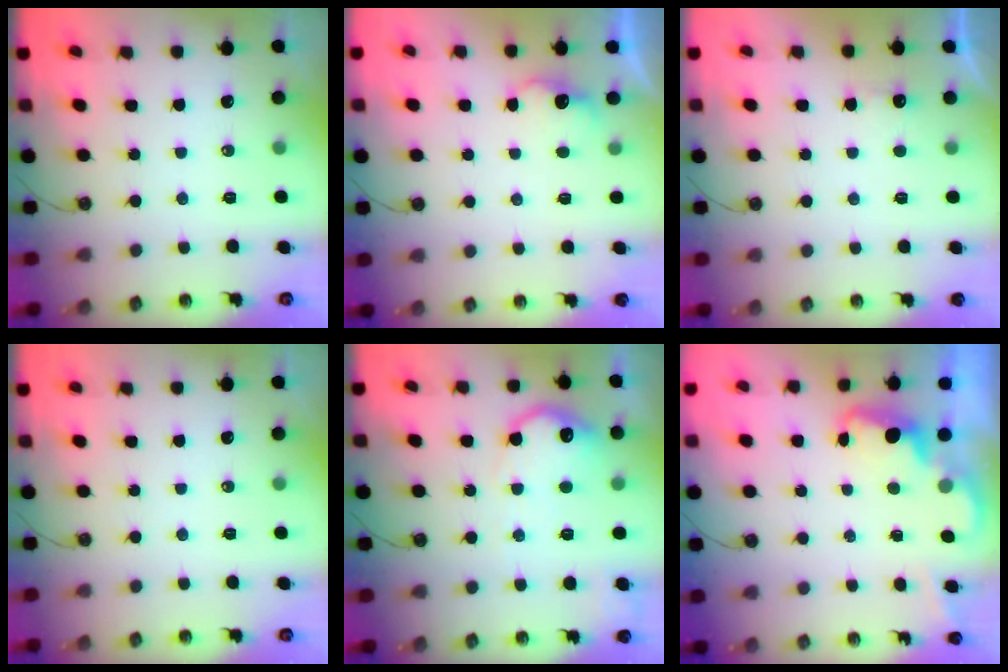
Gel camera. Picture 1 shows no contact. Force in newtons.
{"total": 5.3, "press": 5.2, "slide": 0.8}
{"total": 2.0, "press": 1.8, "slide": 0.9}
{"total": 0.0}
{"total": 14.2, "press": 14.2, "slide": 1.0}
{"total": 2.2, "press": 2.1, "slide": 0.5}